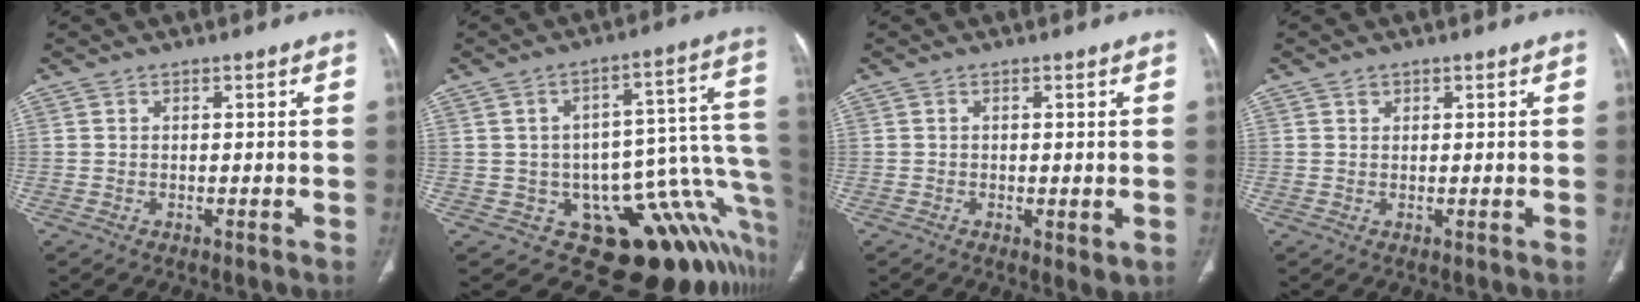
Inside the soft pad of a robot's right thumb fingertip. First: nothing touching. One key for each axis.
{"total": 22.7, "fx": -7.9, "fy": 12.2, "fz": 17.4, "tx": -0.103, "ty": 0.095, "tz": -0.090}
{"total": 3.1, "fx": -0.6, "fy": 1.1, "fz": 2.9, "tx": -0.042, "ty": -0.011, "tz": -0.007}
{"total": 1.1, "fx": 0.6, "fy": 0.9, "fz": 0.1, "tx": 0.011, "ty": -0.002, "tz": 0.007}